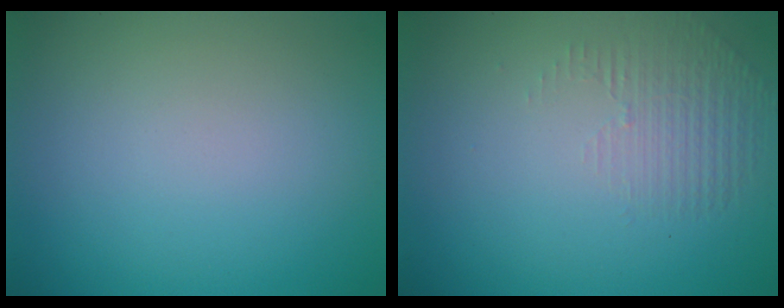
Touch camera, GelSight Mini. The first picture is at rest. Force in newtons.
{"total": 1.4, "press": 0.3, "slide": 1.4}